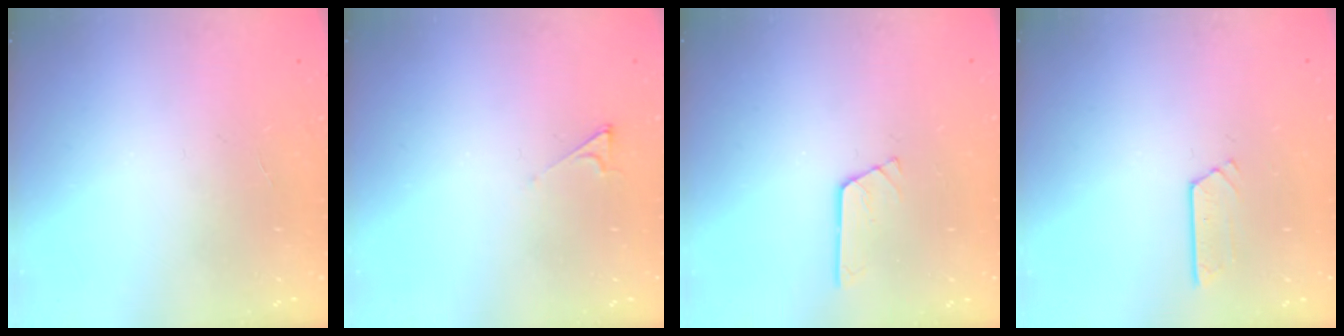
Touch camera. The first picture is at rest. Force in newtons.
{"total": 2.8, "press": 2.7, "slide": 0.5}
{"total": 3.1, "press": 3.1, "slide": 0.3}
{"total": 2.7, "press": 2.7, "slide": 0.2}